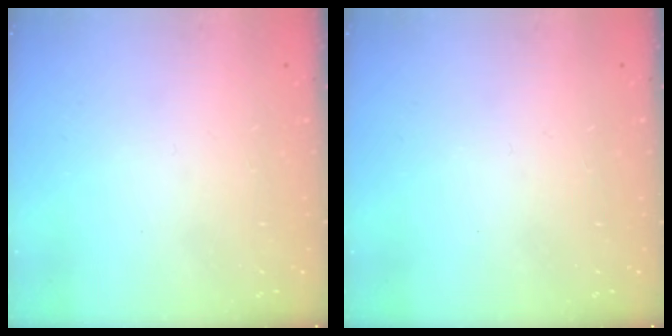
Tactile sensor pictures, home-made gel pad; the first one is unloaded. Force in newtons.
{"total": 0.0}